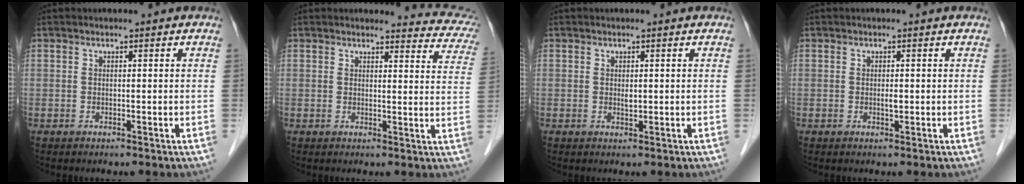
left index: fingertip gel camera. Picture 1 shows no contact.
{"total": 10.1, "force": [9.8, 2.3, 1.4], "torque": [0.020, -0.045, 0.071]}
{"total": 0.8, "force": [0.2, 0.4, 0.7], "torque": [-0.014, -0.003, 0.005]}
{"total": 0.7, "force": [0.0, 0.3, 0.7], "torque": [-0.013, -0.001, 0.000]}